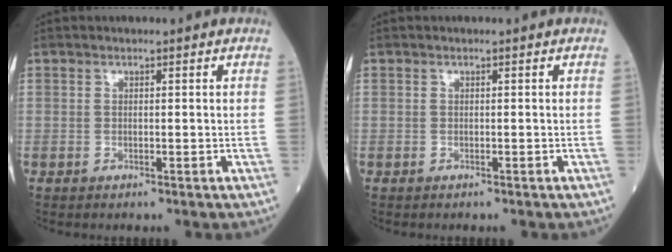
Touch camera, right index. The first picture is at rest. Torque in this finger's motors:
{"motor_torque": [0.05, 0.00, -0.03, 0.01]}